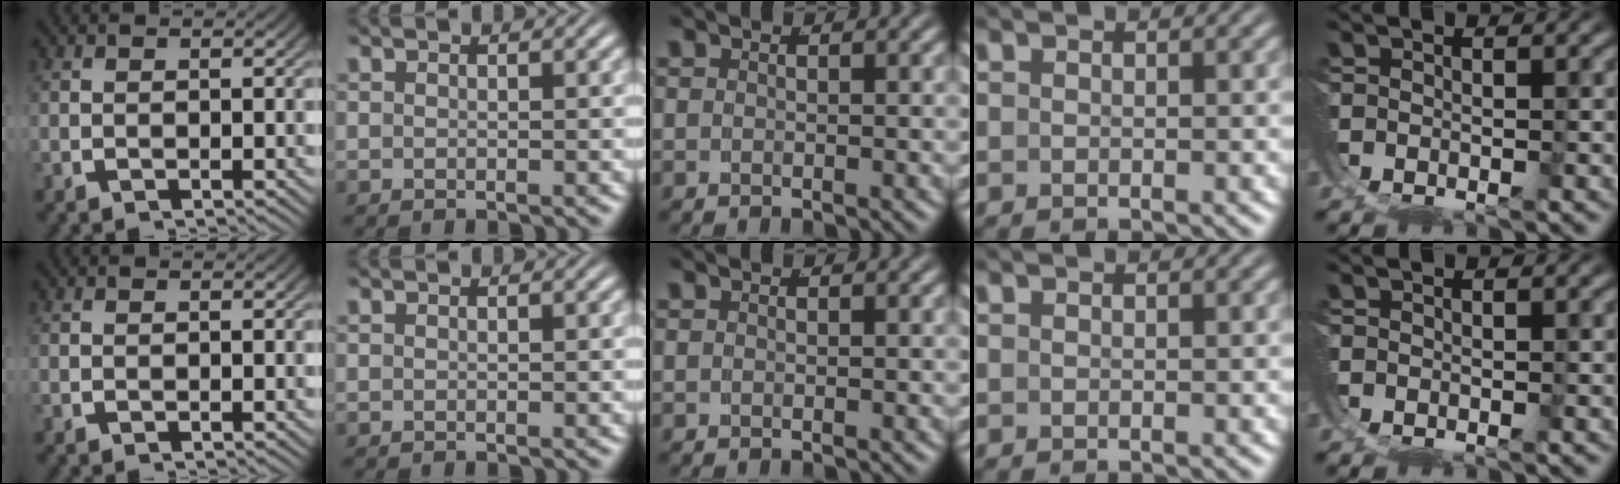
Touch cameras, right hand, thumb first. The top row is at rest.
{}